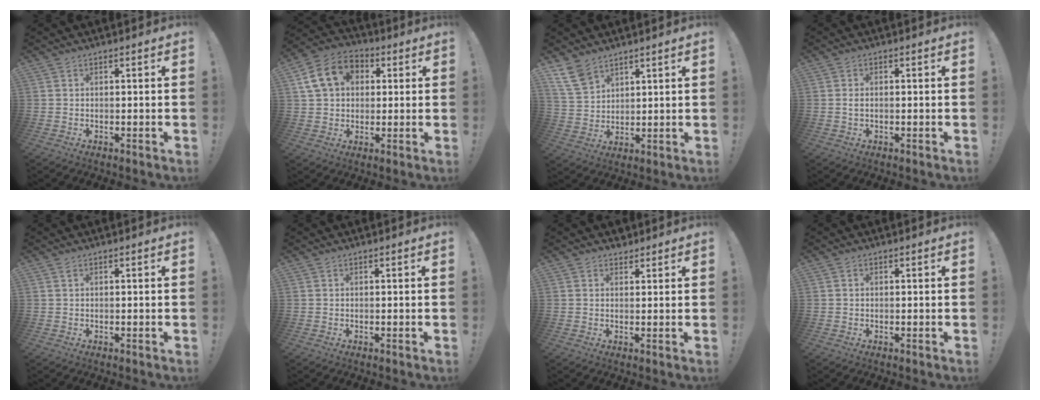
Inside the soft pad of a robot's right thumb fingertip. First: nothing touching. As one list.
[{"total": 14.3, "force": [4.4, 11.2, 7.6], "torque": [-0.113, 0.005, 0.093]}, {"total": 9.7, "force": [6.9, 5.8, 3.7], "torque": [-0.064, -0.037, 0.138]}, {"total": 1.1, "force": [0.0, 0.6, 1.0], "torque": [-0.020, 0.004, -0.001]}, {"total": 0.6, "force": [0.3, 0.2, 0.5], "torque": [-0.003, -0.002, 0.004]}, {"total": 0.0}, {"total": 2.3, "force": [1.8, 1.4, 0.1], "torque": [0.017, -0.012, 0.031]}, {"total": 0.0}]